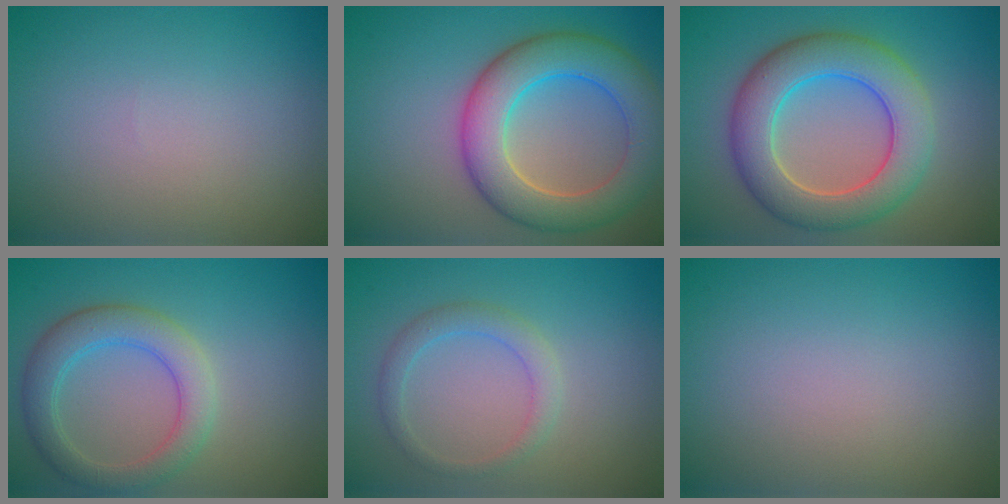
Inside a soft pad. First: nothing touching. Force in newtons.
{"total": 8.1, "press": 8.1, "slide": 0.7}
{"total": 8.1, "press": 8.1, "slide": 0.4}
{"total": 4.4, "press": 4.4, "slide": 0.3}
{"total": 2.1, "press": 2.1, "slide": 0.1}
{"total": 0.0}